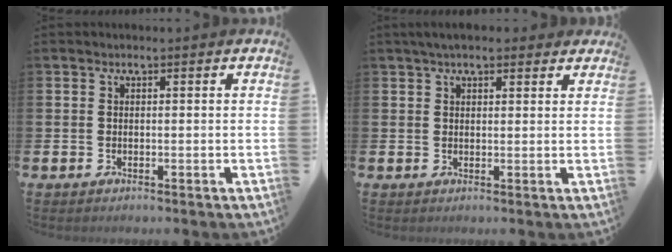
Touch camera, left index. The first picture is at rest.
{"total": 3.4, "force": [2.9, 1.2, 1.4], "torque": [-0.028, 0.000, 0.051]}